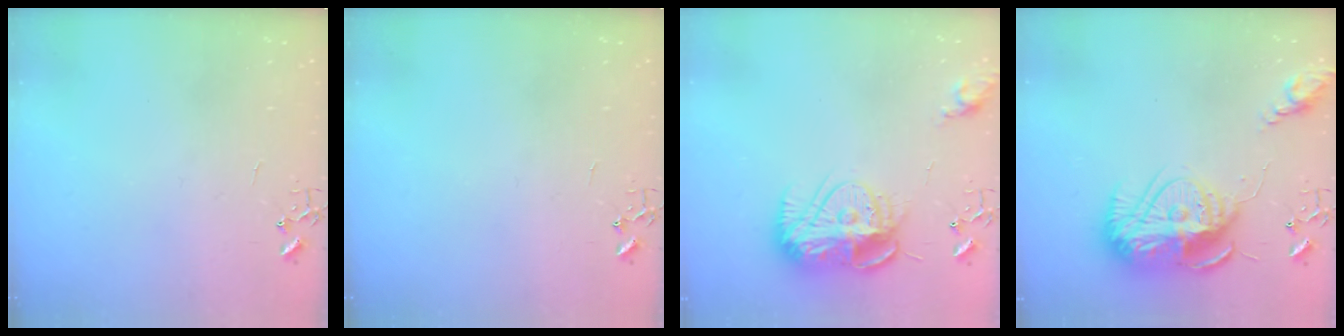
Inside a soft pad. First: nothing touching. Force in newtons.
{"total": 0.0}
{"total": 15.7, "press": 15.7, "slide": 1.0}
{"total": 18.7, "press": 18.6, "slide": 1.7}